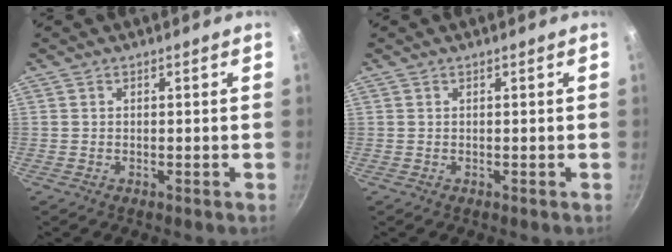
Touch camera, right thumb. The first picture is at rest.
{"total": 0.0}